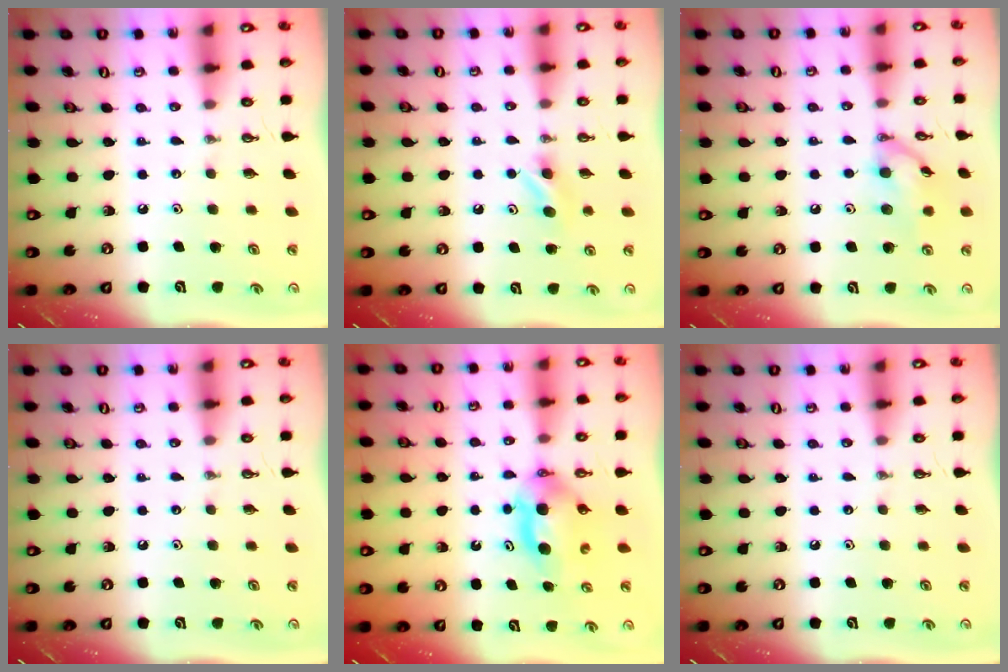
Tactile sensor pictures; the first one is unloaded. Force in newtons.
{"total": 4.4, "press": 4.0, "slide": 1.7}
{"total": 11.4, "press": 11.4, "slide": 0.3}
{"total": 0.0}
{"total": 8.6, "press": 5.1, "slide": 6.9}
{"total": 0.0}